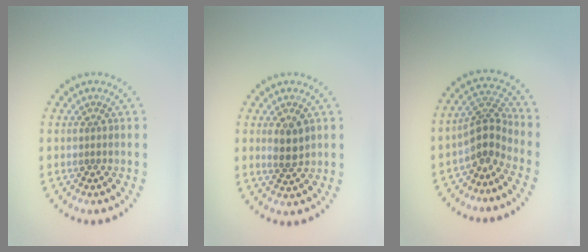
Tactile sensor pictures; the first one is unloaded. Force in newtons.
{"total": 2.4, "press": 2.3, "slide": 0.8}
{"total": 3.3, "press": 2.3, "slide": 2.4}